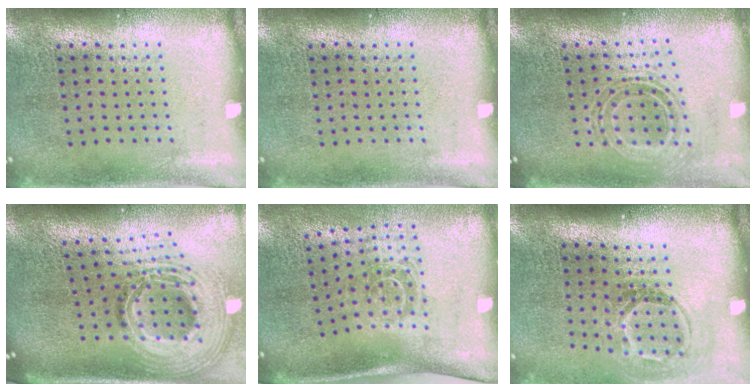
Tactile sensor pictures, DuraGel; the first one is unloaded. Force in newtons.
{"total": 0.0}
{"total": 0.8, "press": 0.8, "slide": 0.1}
{"total": 3.0, "press": 2.1, "slide": 2.1}
{"total": 1.8, "press": 1.2, "slide": 1.3}
{"total": 1.9, "press": 1.2, "slide": 1.4}